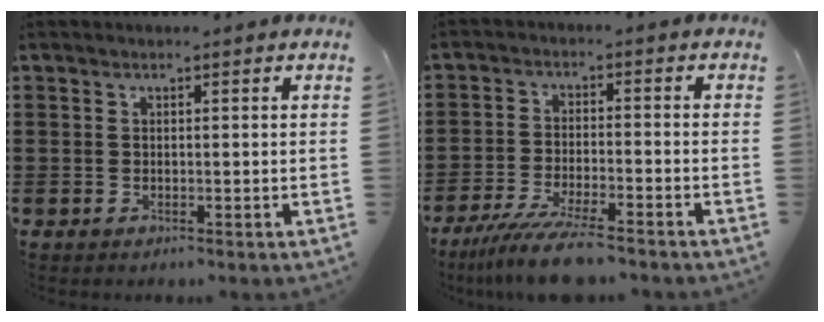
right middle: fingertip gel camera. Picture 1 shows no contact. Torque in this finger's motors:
{"motor_torque": [1.24, -0.90, 0.45, 0.06]}